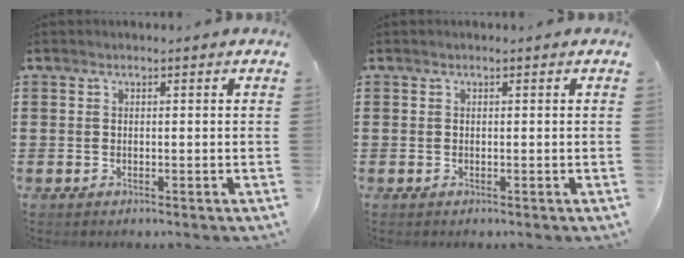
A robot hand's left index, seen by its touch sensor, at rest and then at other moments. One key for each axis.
{"total": 0.0}